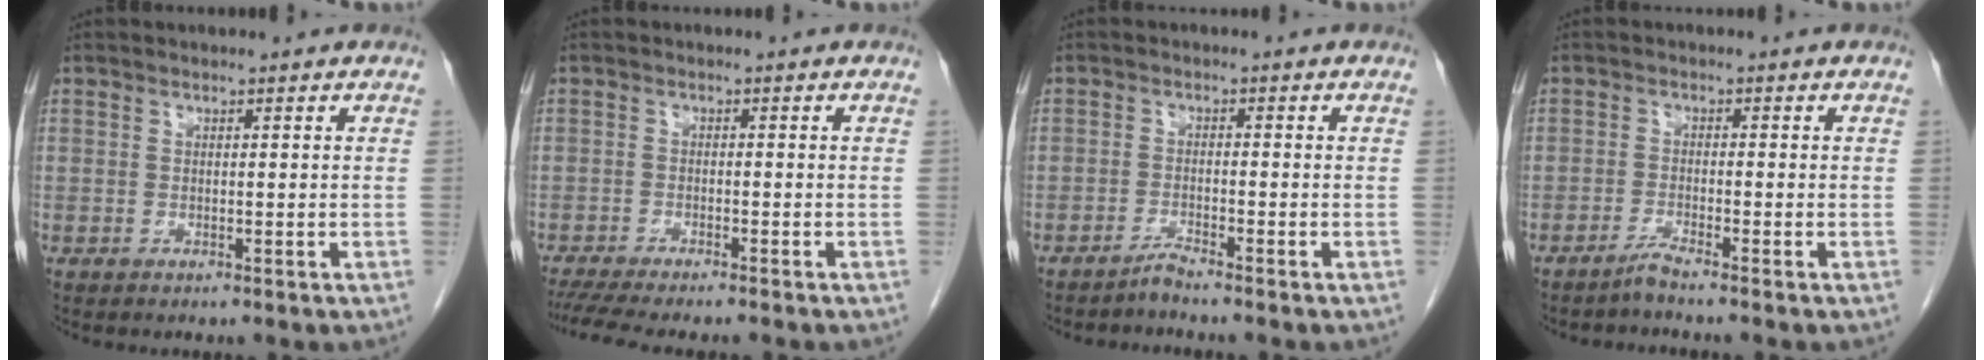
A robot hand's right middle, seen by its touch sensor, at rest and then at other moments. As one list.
[{"total": 9.6, "force": [-8.2, 1.0, 4.7], "torque": [-0.066, -0.012, -0.126]}, {"total": 1.8, "force": [-1.7, -0.5, 0.4], "torque": [-0.006, -0.003, -0.034]}, {"total": 1.9, "force": [-1.6, -0.6, 0.7], "torque": [-0.015, -0.001, -0.035]}]